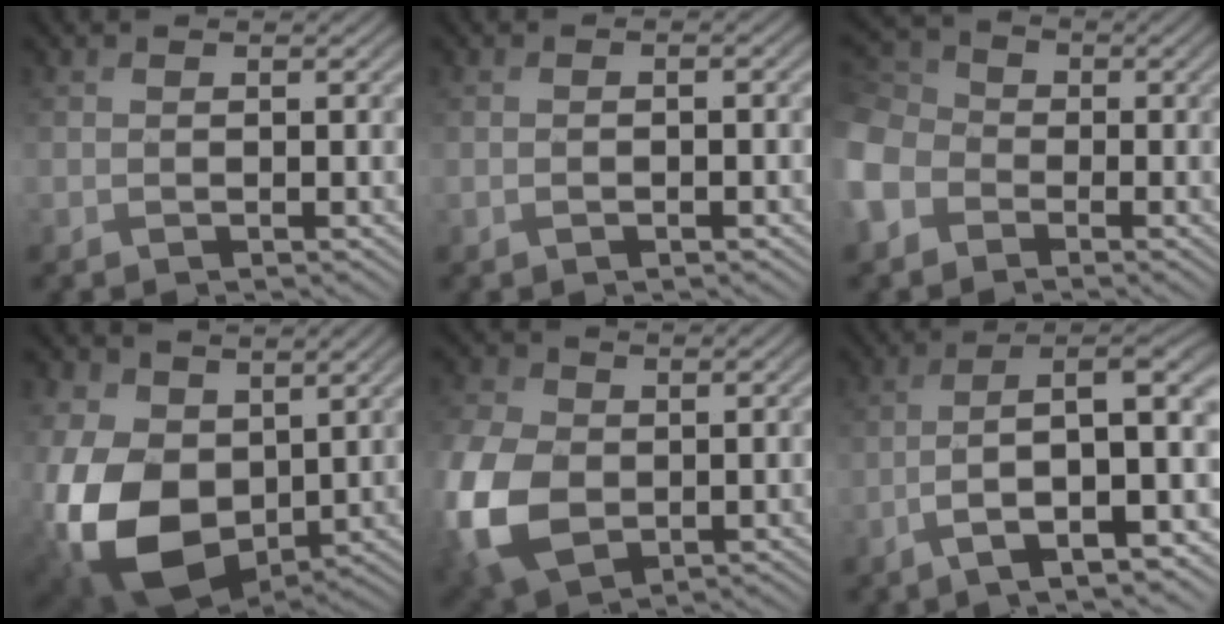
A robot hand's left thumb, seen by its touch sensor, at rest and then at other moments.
{"total": 1.3, "force": [-0.4, 0.3, 1.2], "torque": [-0.020, -0.001, -0.008]}
{"total": 8.5, "force": [-3.4, 6.7, 4.1], "torque": [-0.146, -0.009, -0.088]}
{"total": 15.5, "force": [0.7, 11.1, 10.8], "torque": [-0.288, -0.038, 0.016]}
{"total": 11.8, "force": [-1.4, 8.4, 8.2], "torque": [-0.256, -0.021, -0.026]}
{"total": 10.6, "force": [-3.4, 2.8, 9.6], "torque": [-0.160, 0.012, -0.059]}